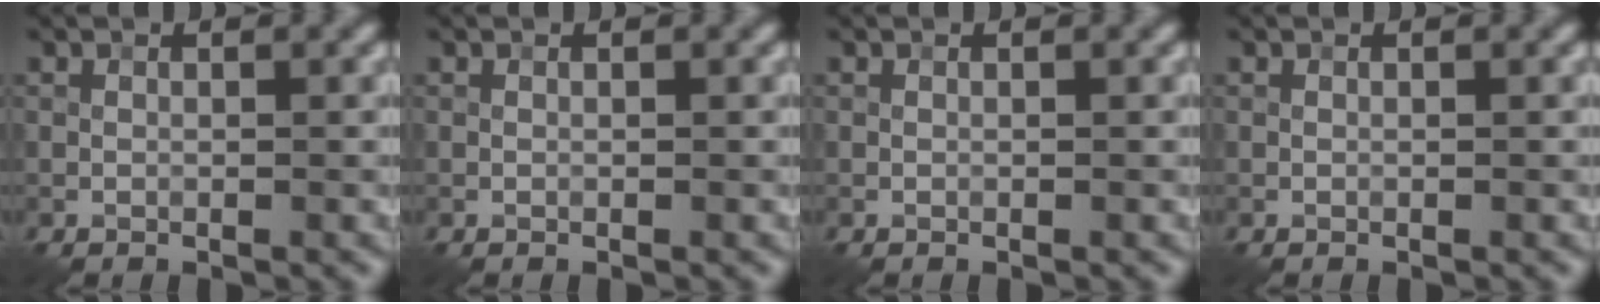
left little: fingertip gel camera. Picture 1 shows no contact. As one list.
[{"total": 0.0}, {"total": 0.0}, {"total": 0.0}]